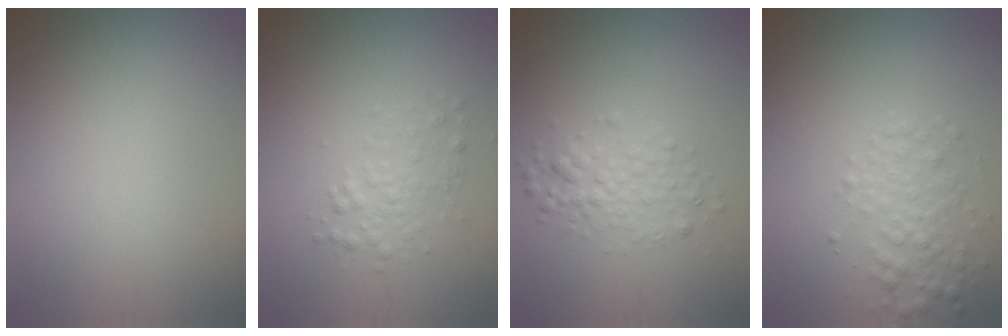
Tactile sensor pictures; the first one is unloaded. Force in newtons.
{"total": 1.8, "press": 1.8, "slide": 0.0}
{"total": 2.5, "press": 2.5, "slide": 0.1}
{"total": 2.6, "press": 2.6, "slide": 0.0}